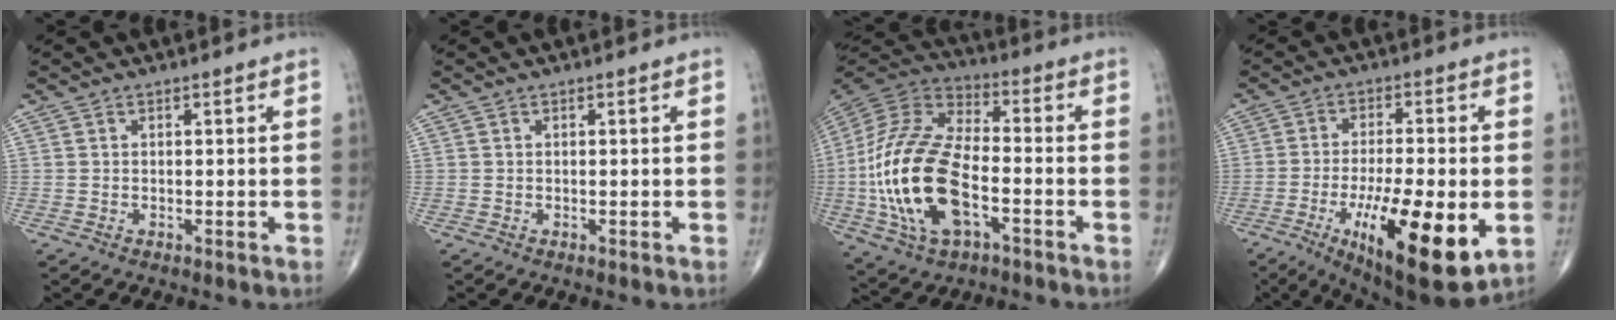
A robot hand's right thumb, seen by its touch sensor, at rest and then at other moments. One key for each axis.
{"total": 0.0}
{"total": 22.7, "fx": -5.3, "fy": 11.4, "fz": 18.9, "tx": -0.403, "ty": 0.018, "tz": -0.095}
{"total": 19.5, "fx": -5.8, "fy": 5.7, "fz": 17.7, "tx": -0.273, "ty": -0.015, "tz": -0.077}